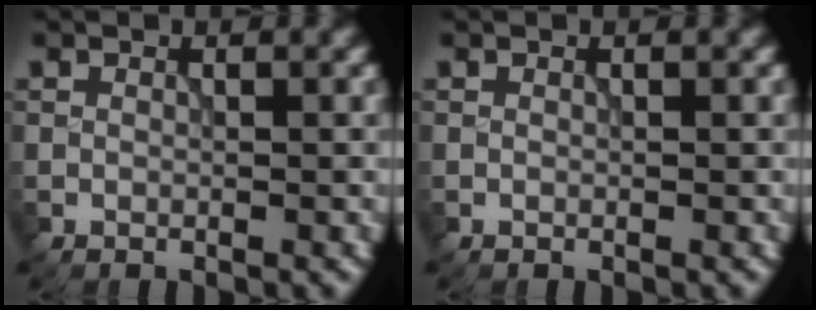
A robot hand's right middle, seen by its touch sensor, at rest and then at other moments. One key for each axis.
{"total": 0.0}